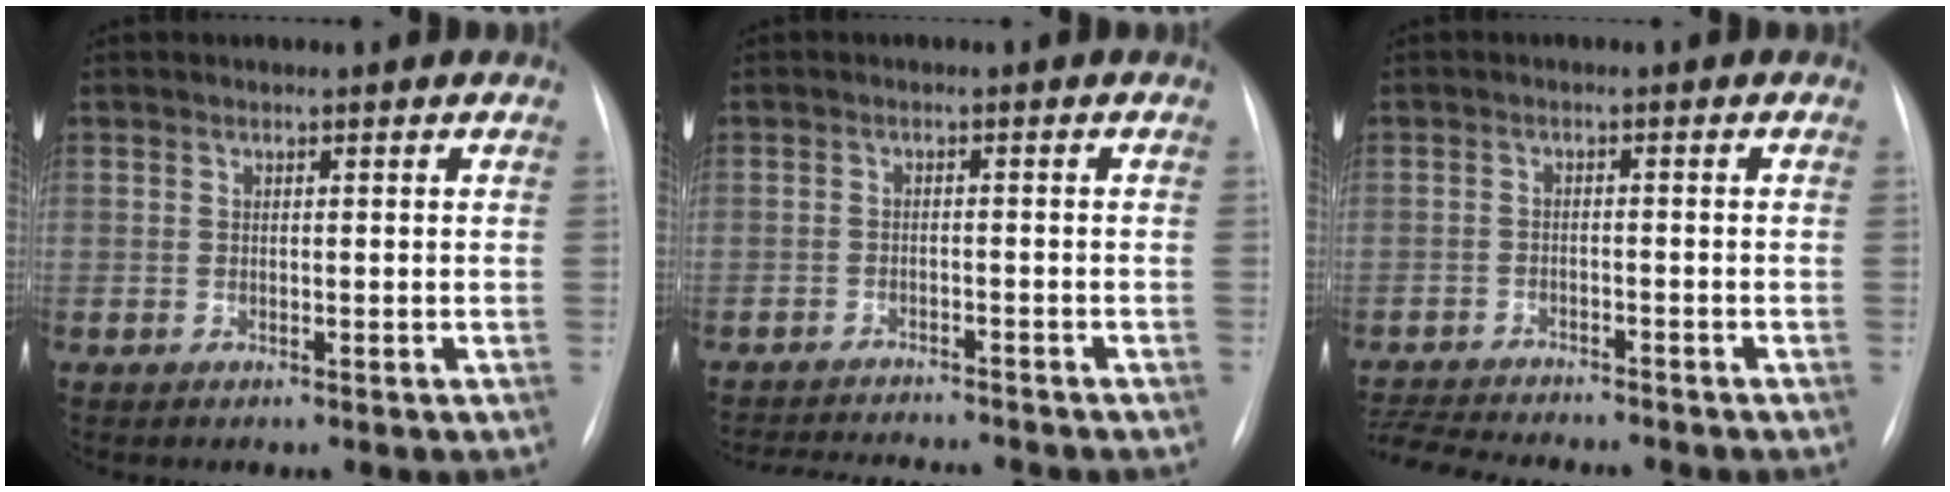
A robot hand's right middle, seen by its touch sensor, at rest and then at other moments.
{"total": 10.3, "force": [-9.8, 0.7, 3.1], "torque": [-0.048, -0.008, -0.137]}
{"total": 10.5, "force": [-9.8, 1.1, 3.5], "torque": [-0.061, -0.006, -0.149]}